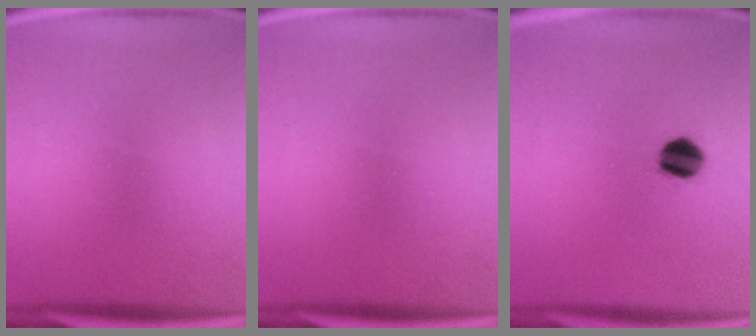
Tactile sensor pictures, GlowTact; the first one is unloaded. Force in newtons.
{"total": 0.0}
{"total": 6.7}